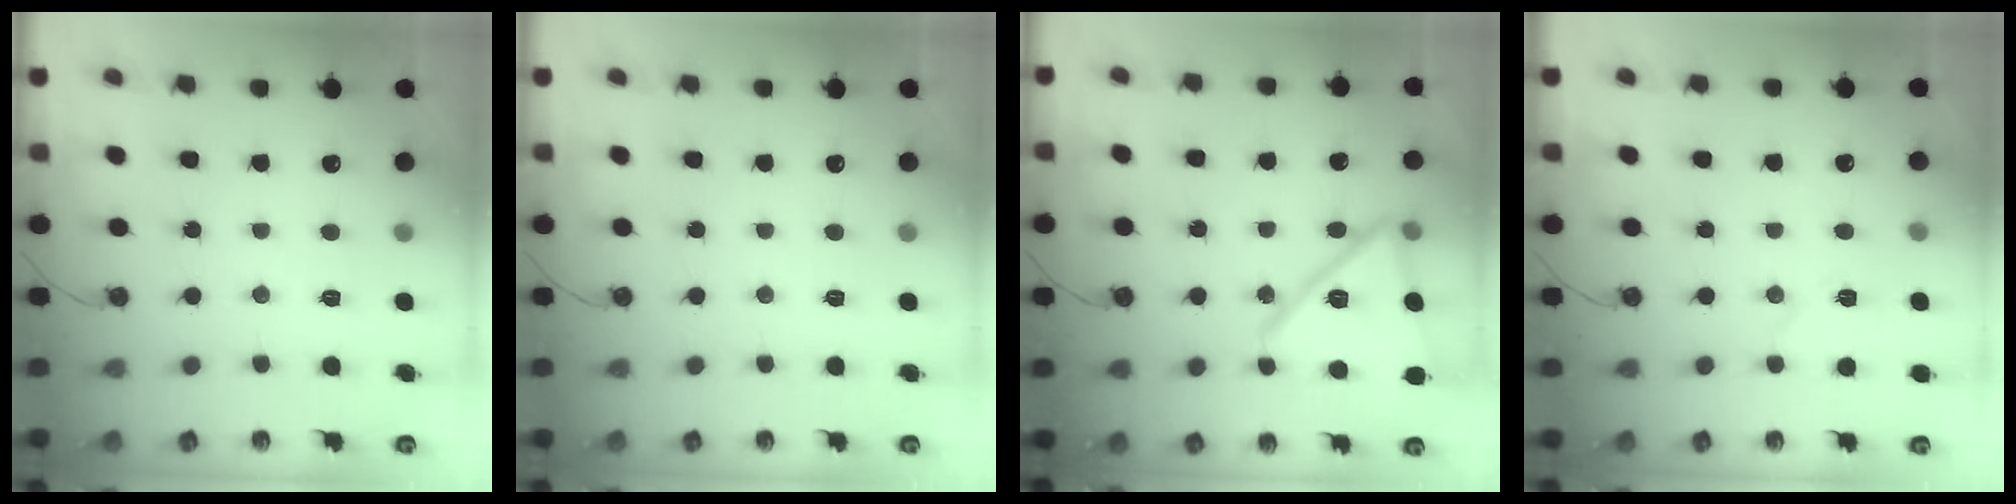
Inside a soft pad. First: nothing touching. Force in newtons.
{"total": 0.0}
{"total": 17.6, "press": 17.6, "slide": 1.1}
{"total": 5.6, "press": 5.6, "slide": 0.9}